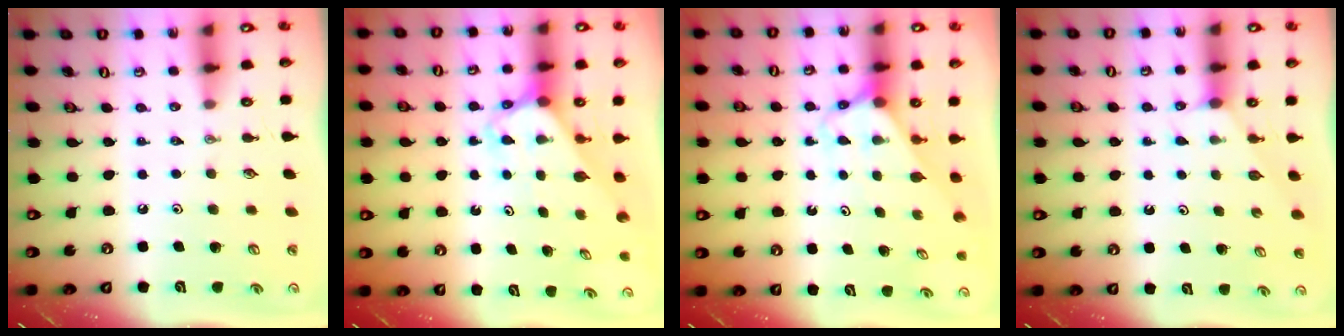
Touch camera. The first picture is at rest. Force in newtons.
{"total": 2.8, "press": 2.8, "slide": 0.2}
{"total": 3.0, "press": 3.0, "slide": 0.2}
{"total": 1.7, "press": 1.7, "slide": 0.3}